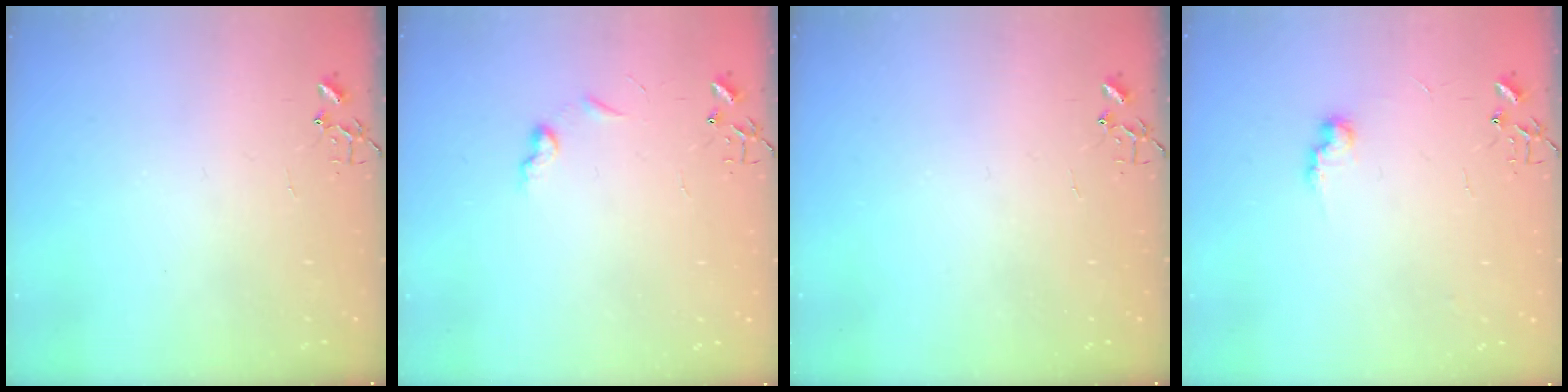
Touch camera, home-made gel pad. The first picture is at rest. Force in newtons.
{"total": 5.6, "press": 5.6, "slide": 0.7}
{"total": 0.0}
{"total": 8.0, "press": 8.0, "slide": 0.7}